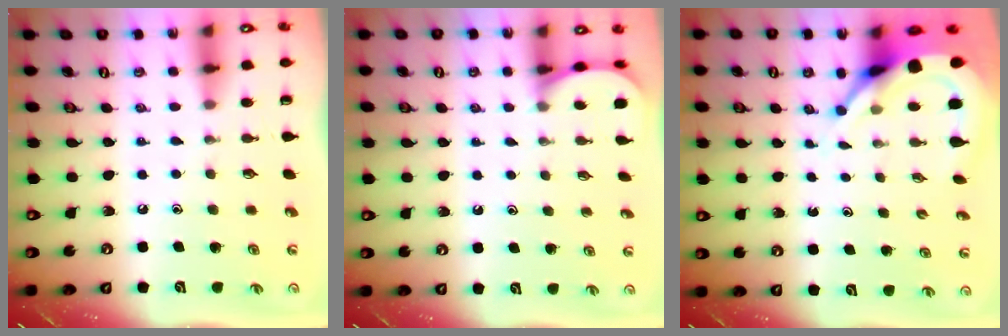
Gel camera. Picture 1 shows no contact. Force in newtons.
{"total": 1.4, "press": 1.4, "slide": 0.1}
{"total": 6.5, "press": 6.5, "slide": 0.7}